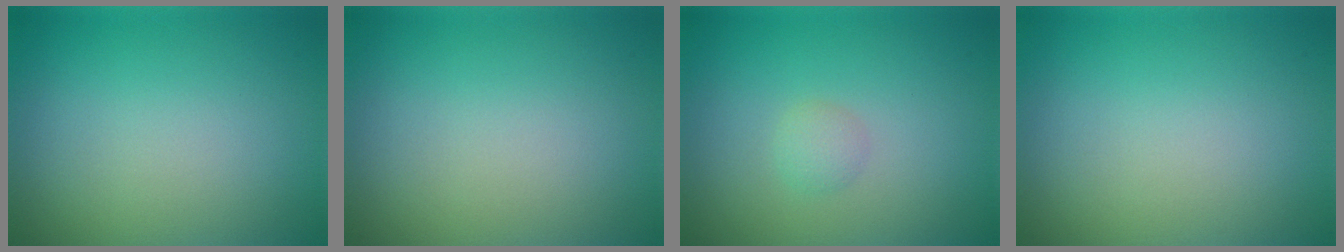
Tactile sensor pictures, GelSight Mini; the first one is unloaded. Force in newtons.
{"total": 0.0}
{"total": 1.1, "press": 1.1, "slide": 0.0}
{"total": 0.0}